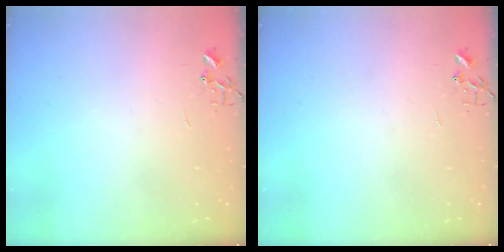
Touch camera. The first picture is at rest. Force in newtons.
{"total": 0.0}